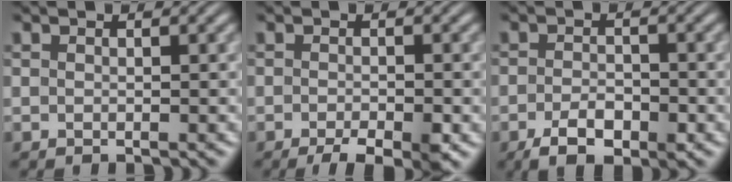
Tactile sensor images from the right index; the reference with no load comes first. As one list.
[{"total": 3.3, "force": [-2.2, 1.0, 2.3], "torque": [-0.030, -0.009, -0.036]}, {"total": 3.9, "force": [-2.3, 1.9, 2.5], "torque": [-0.037, -0.007, -0.038]}]